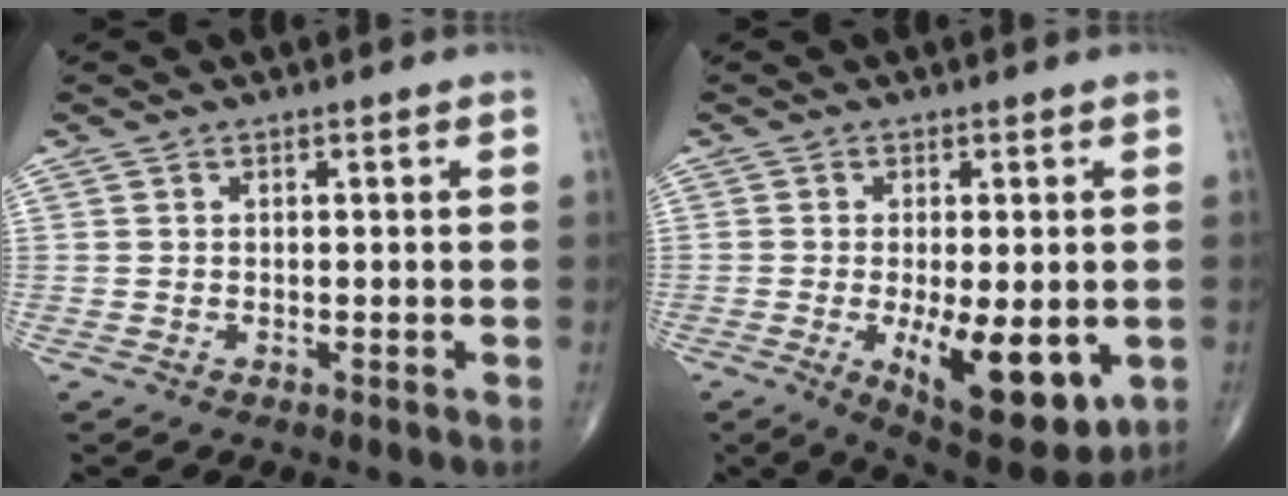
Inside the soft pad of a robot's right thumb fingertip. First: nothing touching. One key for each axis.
{"total": 14.0, "fx": -3.4, "fy": 5.6, "fz": 12.4, "tx": -0.172, "ty": -0.023, "tz": -0.035}